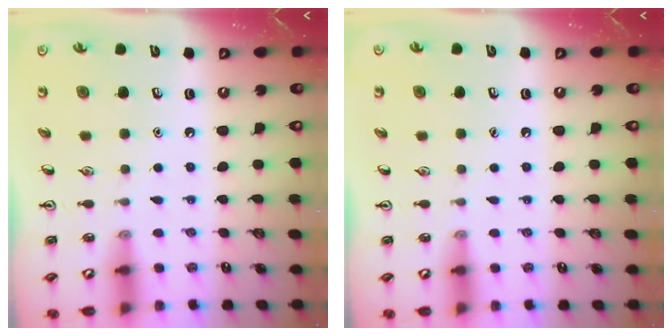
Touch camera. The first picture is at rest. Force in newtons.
{"total": 0.0}